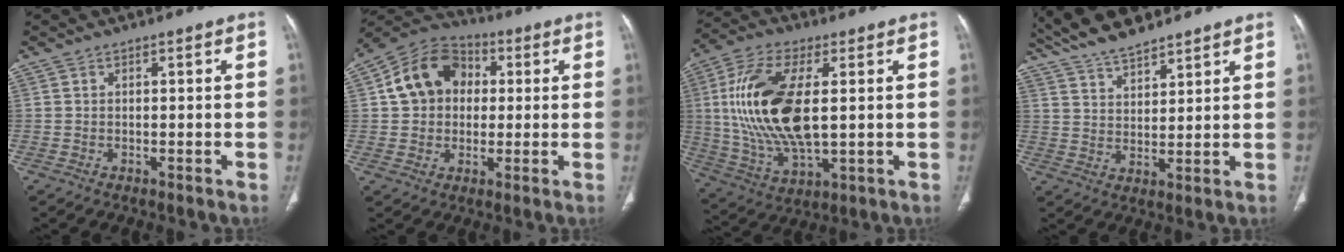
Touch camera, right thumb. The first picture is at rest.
{"total": 13.0, "force": [2.0, 10.7, 7.2], "torque": [-0.103, 0.020, 0.023]}
{"total": 20.1, "force": [2.2, 9.1, 17.7], "torque": [-0.369, -0.009, 0.047]}
{"total": 11.2, "force": [9.8, 2.9, 4.7], "torque": [-0.071, -0.033, 0.181]}